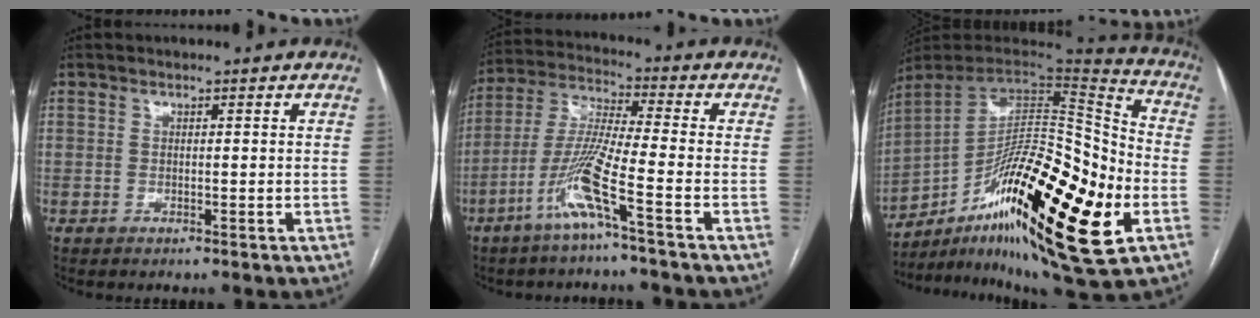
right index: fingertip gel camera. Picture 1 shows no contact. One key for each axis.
{"total": 10.2, "fx": -5.2, "fy": -1.1, "fz": 8.7, "tx": -0.183, "ty": -0.007, "tz": -0.110}
{"total": 28.3, "fx": -9.2, "fy": 5.4, "fz": 26.3, "tx": -0.404, "ty": -0.021, "tz": -0.148}